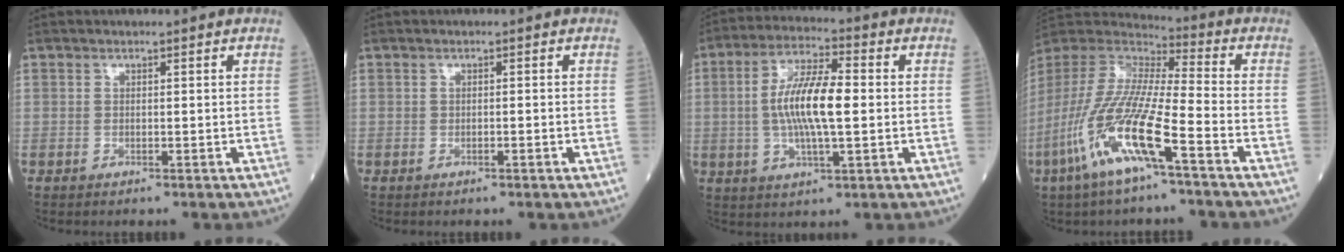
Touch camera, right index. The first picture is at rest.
{"total": 0.5, "force": [-0.3, -0.1, 0.4], "torque": [-0.011, 0.000, -0.003]}
{"total": 10.9, "force": [0.0, 2.3, 10.6], "torque": [-0.208, 0.008, -0.003]}
{"total": 16.9, "force": [-7.8, 1.3, 14.9], "torque": [-0.329, -0.031, -0.157]}